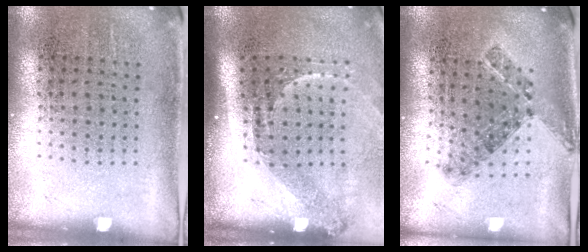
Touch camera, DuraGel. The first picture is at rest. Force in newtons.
{"total": 2.2, "press": 1.5, "slide": 1.6}
{"total": 0.7, "press": 0.7, "slide": 0.2}